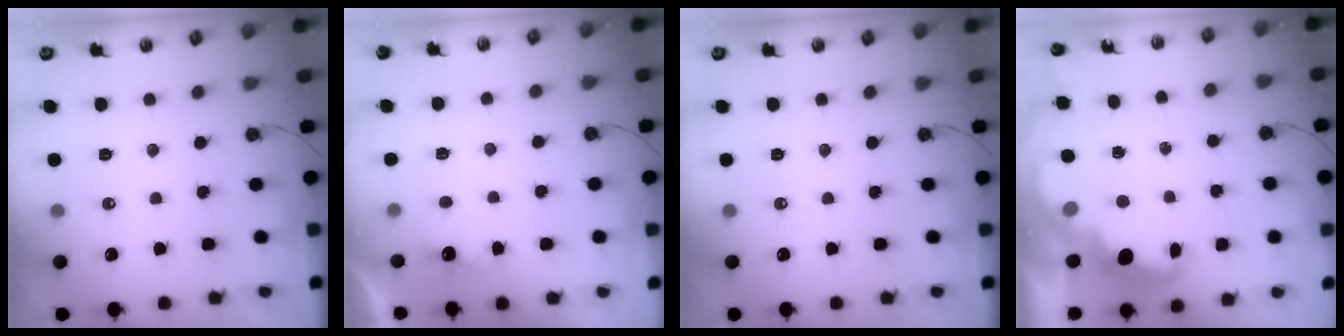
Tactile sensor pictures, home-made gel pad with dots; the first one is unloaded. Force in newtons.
{"total": 2.3, "press": 2.2, "slide": 0.9}
{"total": 0.0}
{"total": 2.7, "press": 2.6, "slide": 0.7}